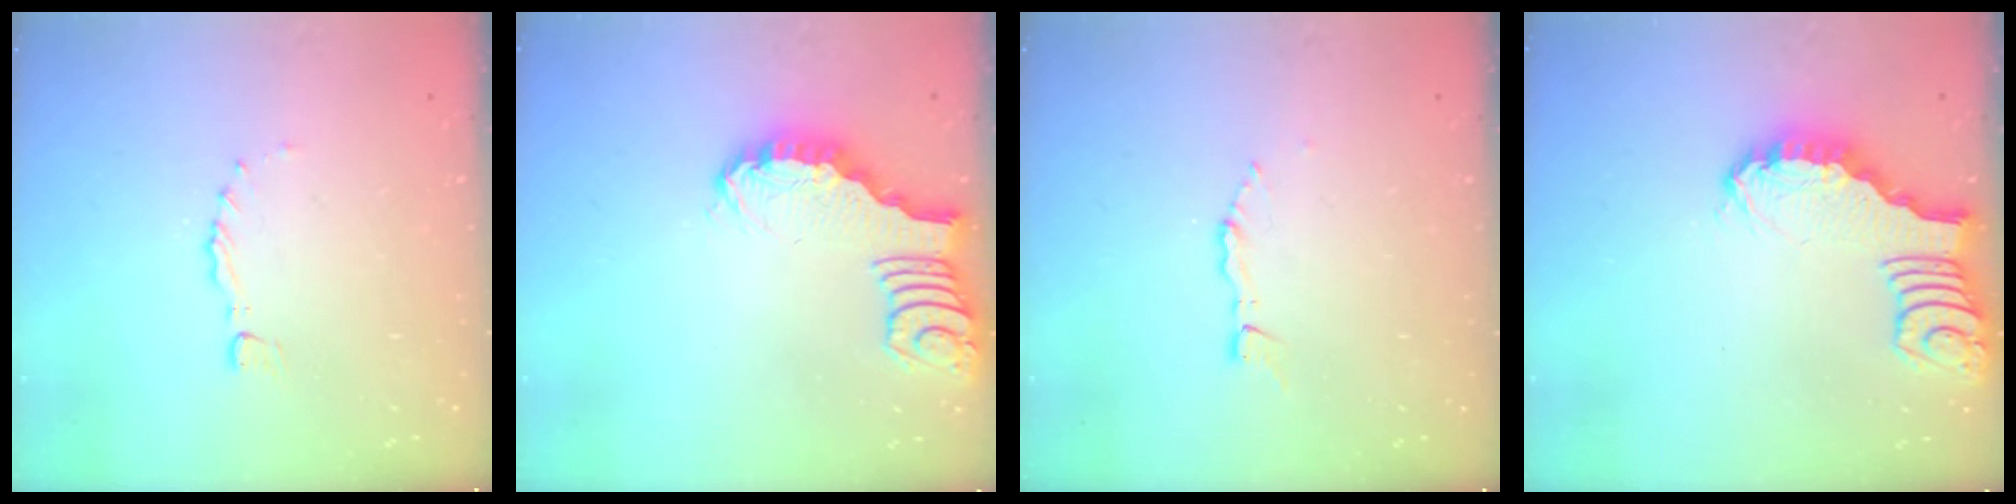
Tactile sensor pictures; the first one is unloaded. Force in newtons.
{"total": 2.5, "press": 2.5, "slide": 0.2}
{"total": 2.0, "press": 2.0, "slide": 0.2}
{"total": 2.1, "press": 2.1, "slide": 0.2}